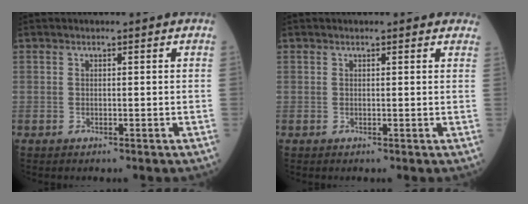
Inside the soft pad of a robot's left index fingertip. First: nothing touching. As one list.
[{"total": 2.5, "force": [2.0, 0.9, 1.0], "torque": [-0.008, 0.005, 0.010]}]